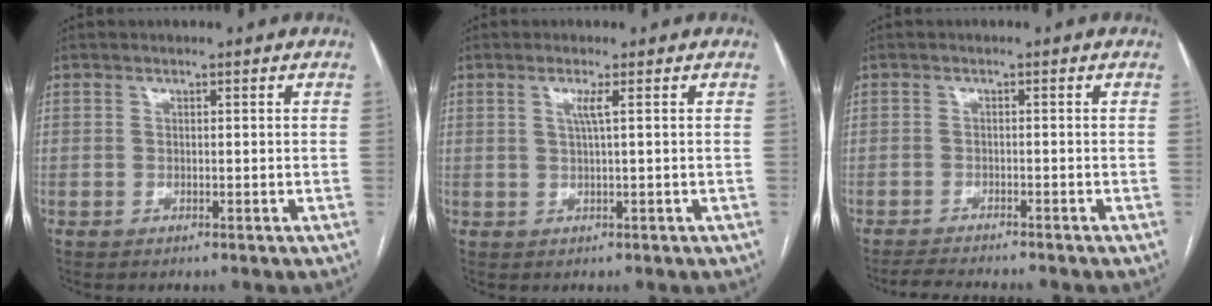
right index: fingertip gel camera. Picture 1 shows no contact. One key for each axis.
{"total": 1.9, "fx": 0.6, "fy": -0.4, "fz": 1.7, "tx": -0.038, "ty": 0.000, "tz": 0.012}
{"total": 4.6, "fx": -4.3, "fy": 0.2, "fz": 1.4, "tx": -0.020, "ty": -0.015, "tz": -0.069}